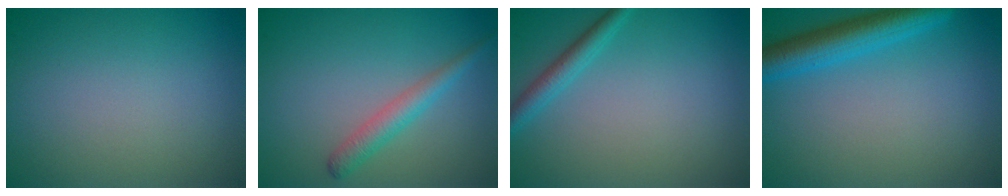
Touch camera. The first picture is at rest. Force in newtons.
{"total": 2.3, "press": 2.3, "slide": 0.1}
{"total": 2.1, "press": 2.1, "slide": 0.1}
{"total": 4.9, "press": 4.9, "slide": 0.3}